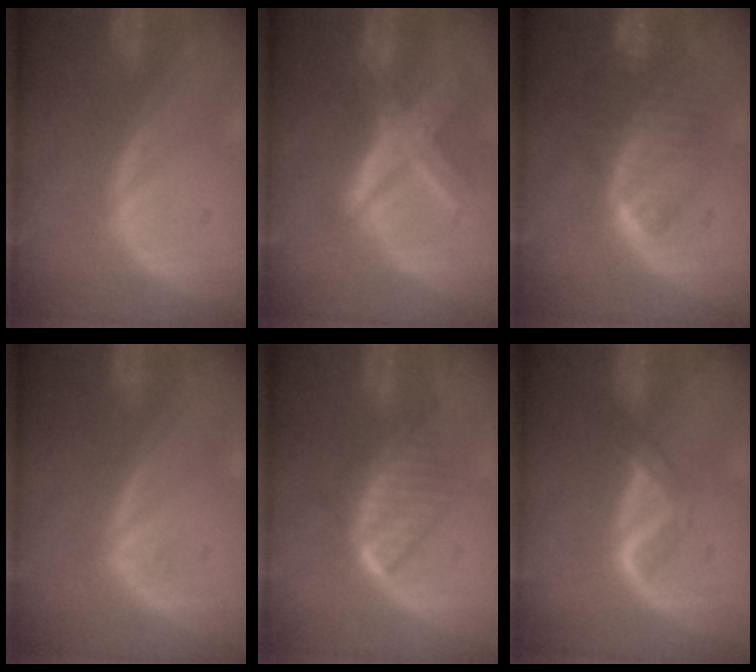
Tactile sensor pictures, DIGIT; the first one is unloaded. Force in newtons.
{"total": 8.3, "press": 7.1, "slide": 4.3}
{"total": 6.9, "press": 6.9, "slide": 0.8}
{"total": 0.9, "press": 0.8, "slide": 0.2}
{"total": 6.6, "press": 5.9, "slide": 2.9}
{"total": 2.8, "press": 2.7, "slide": 0.7}